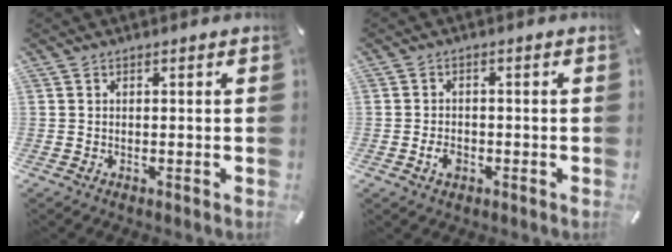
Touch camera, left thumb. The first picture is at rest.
{"total": 3.0, "force": [-1.4, 2.1, 1.5], "torque": [-0.035, 0.004, -0.026]}